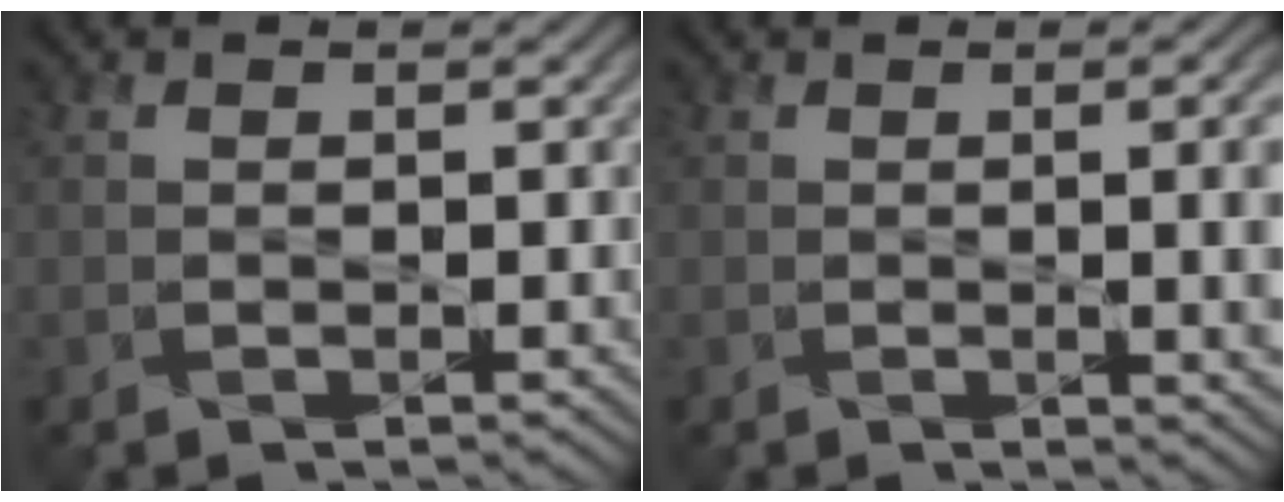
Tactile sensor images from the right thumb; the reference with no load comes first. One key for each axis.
{"total": 7.5, "fx": -0.6, "fy": 2.7, "fz": 7.0, "tx": -0.061, "ty": 0.003, "tz": -0.002}